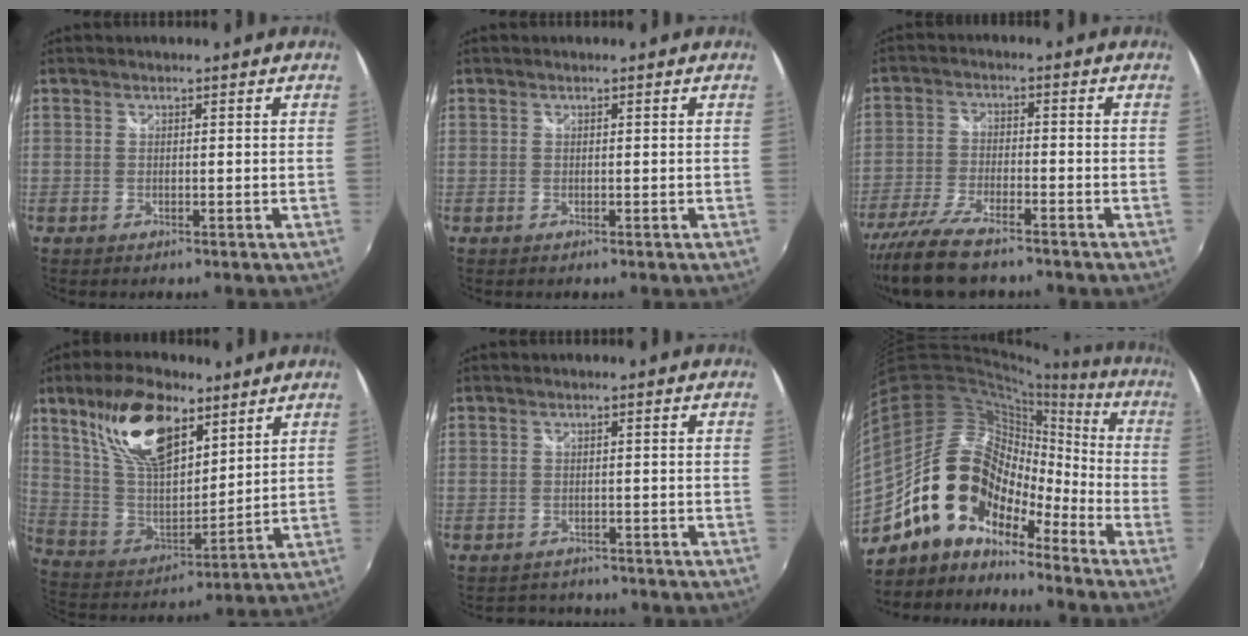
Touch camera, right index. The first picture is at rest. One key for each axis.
{"total": 0.0}
{"total": 11.3, "fx": -9.1, "fy": 2.7, "fz": 6.1, "tx": -0.138, "ty": -0.030, "tz": -0.170}
{"total": 19.1, "fx": 10.7, "fy": 8.8, "fz": 13.0, "tx": -0.256, "ty": 0.019, "tz": 0.210}
{"total": 3.8, "fx": -3.4, "fy": 1.7, "fz": 0.3, "tx": -0.014, "ty": -0.003, "tz": -0.050}
{"total": 18.0, "fx": -11.1, "fy": 11.3, "fz": 8.6, "tx": -0.170, "ty": 0.017, "tz": -0.201}